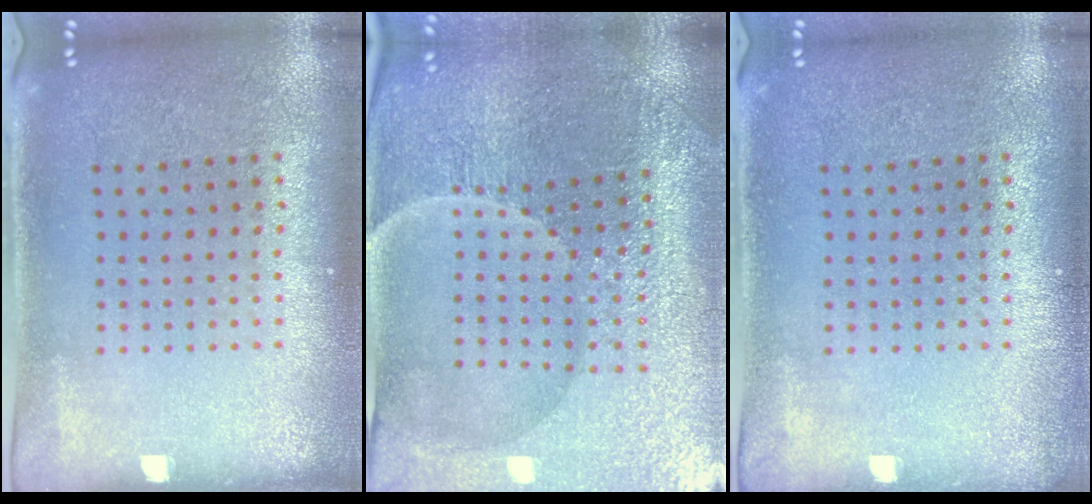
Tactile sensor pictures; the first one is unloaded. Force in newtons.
{"total": 4.6, "press": 4.5, "slide": 1.1}
{"total": 0.5, "press": 0.5, "slide": 0.1}